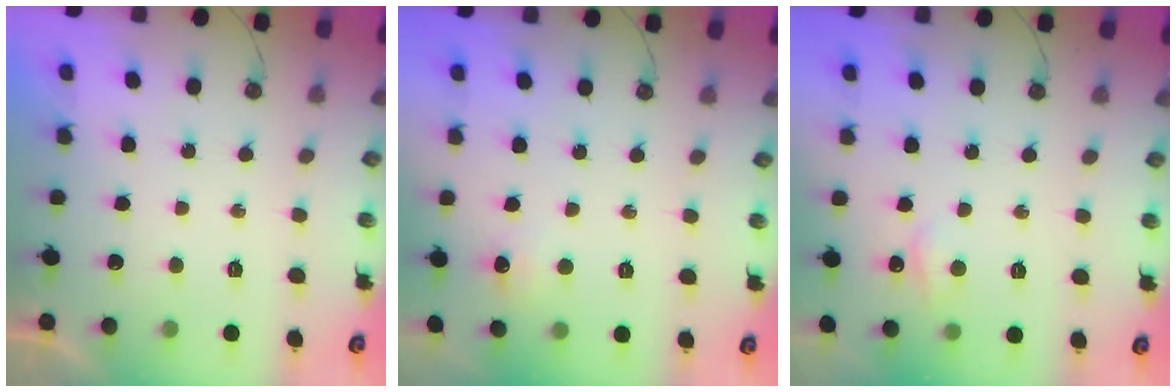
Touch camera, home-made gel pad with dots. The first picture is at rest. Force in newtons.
{"total": 5.1, "press": 5.1, "slide": 0.7}
{"total": 4.7, "press": 4.6, "slide": 0.9}